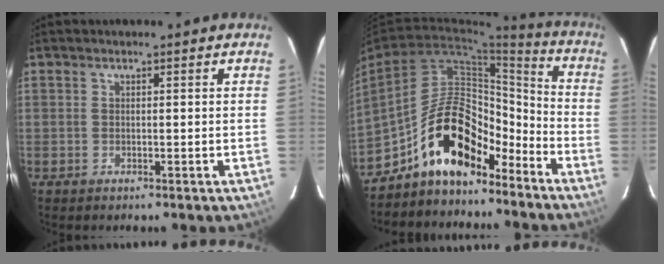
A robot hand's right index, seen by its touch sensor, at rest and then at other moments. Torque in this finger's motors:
{"motor_torque": [1.18, -0.96, 1.05, 0.21]}